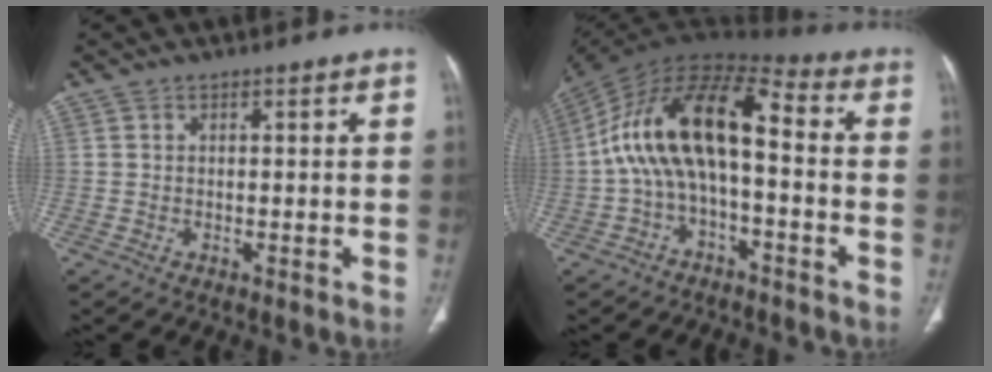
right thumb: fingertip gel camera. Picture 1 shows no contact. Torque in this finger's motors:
{"motor_torque": [2.50, 2.50, 1.65, -1.13, 0.55]}